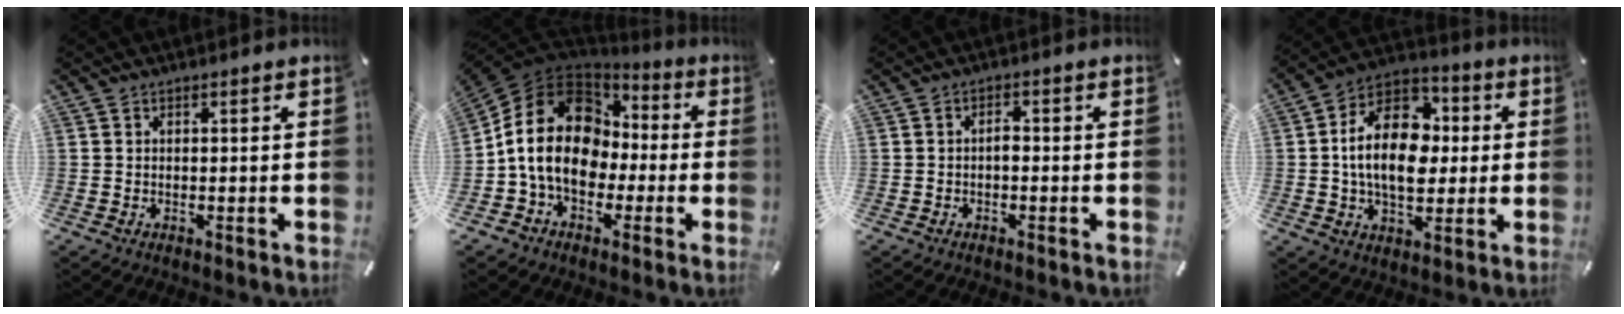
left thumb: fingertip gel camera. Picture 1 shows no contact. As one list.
[{"total": 19.1, "force": [-0.7, 15.3, 11.4], "torque": [-0.236, 0.022, -0.010]}, {"total": 1.8, "force": [-0.7, 0.8, 1.4], "torque": [-0.029, 0.005, -0.015]}, {"total": 17.2, "force": [0.3, 11.9, 12.4], "torque": [-0.235, 0.006, 0.002]}]